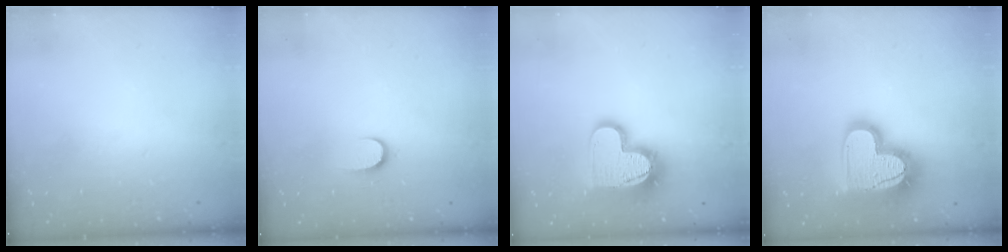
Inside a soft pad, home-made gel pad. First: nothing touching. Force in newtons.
{"total": 5.4, "press": 5.4, "slide": 0.5}
{"total": 14.7, "press": 14.6, "slide": 1.1}
{"total": 21.1, "press": 21.0, "slide": 1.9}